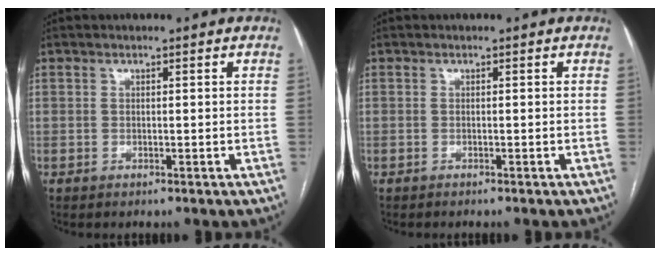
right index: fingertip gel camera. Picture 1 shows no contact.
{"total": 1.1, "force": [-1.1, 0.1, 0.3], "torque": [-0.002, -0.001, -0.016]}